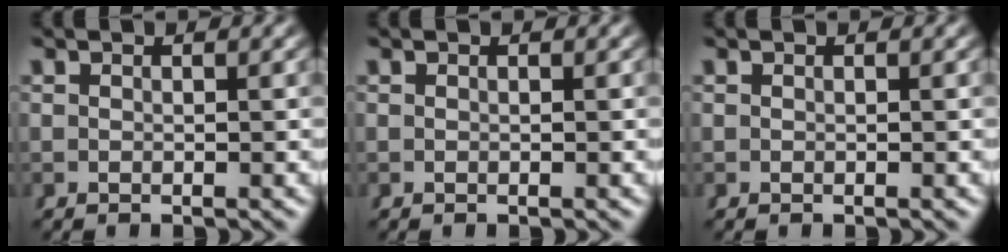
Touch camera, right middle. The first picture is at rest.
{"total": 0.0}
{"total": 1.6, "force": [-0.2, -1.5, -0.5], "torque": [0.018, -0.010, 0.007]}